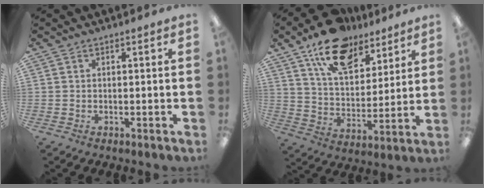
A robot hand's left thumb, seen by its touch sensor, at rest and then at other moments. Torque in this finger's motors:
{"motor_torque": [0.35, 0.32, 1.39, -1.38, 0.39]}